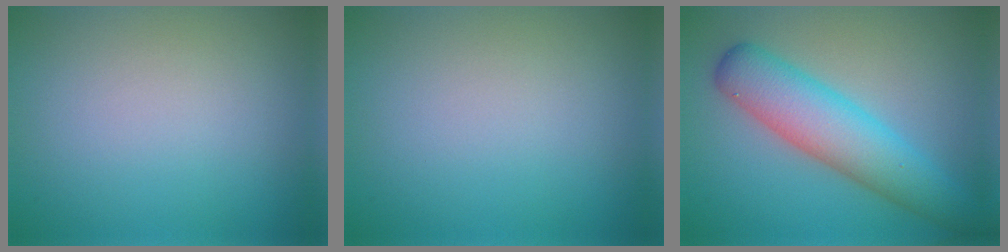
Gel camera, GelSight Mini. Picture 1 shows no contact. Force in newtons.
{"total": 0.0}
{"total": 6.6, "press": 6.6, "slide": 0.2}